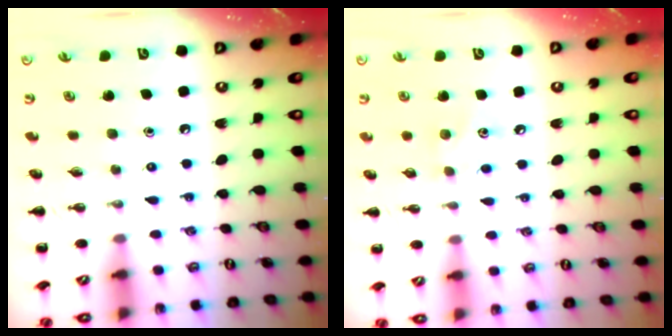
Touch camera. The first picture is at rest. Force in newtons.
{"total": 5.7, "press": 5.6, "slide": 1.5}